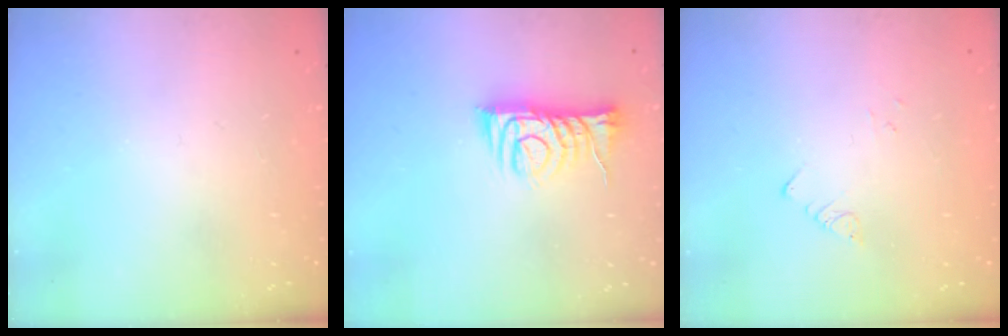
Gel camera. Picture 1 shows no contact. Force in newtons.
{"total": 9.2, "press": 9.2, "slide": 0.6}
{"total": 1.8, "press": 1.8, "slide": 0.2}